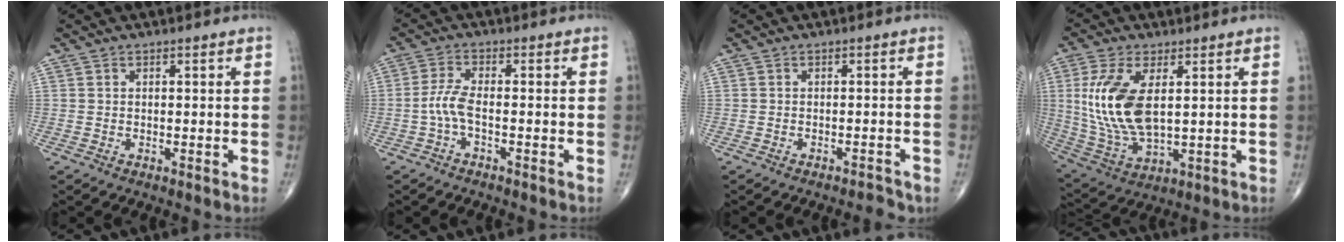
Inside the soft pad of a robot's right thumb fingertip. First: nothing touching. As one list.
[{"total": 3.9, "force": [-1.3, 1.1, 3.5], "torque": [-0.083, 0.010, -0.030]}, {"total": 2.0, "force": [-1.9, 0.5, 0.4], "torque": [-0.007, 0.014, -0.021]}, {"total": 14.8, "force": [2.5, 7.2, 12.7], "torque": [-0.270, -0.014, 0.062]}]